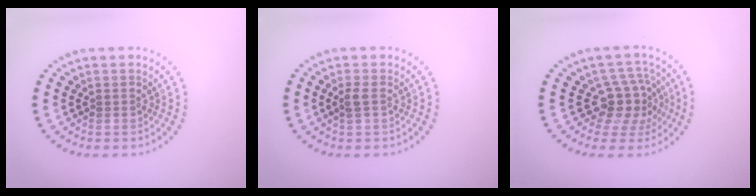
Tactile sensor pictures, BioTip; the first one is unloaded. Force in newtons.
{"total": 0.9, "press": 0.8, "slide": 0.3}
{"total": 3.7, "press": 2.9, "slide": 2.3}